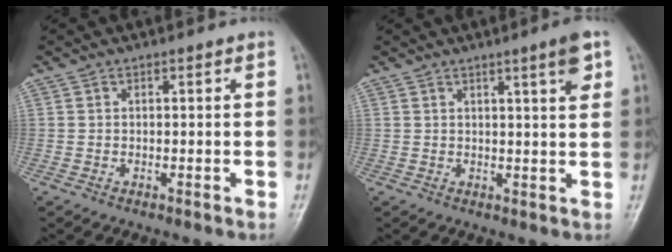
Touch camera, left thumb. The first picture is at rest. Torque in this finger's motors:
{"motor_torque": [-0.29, -0.02, -0.13, -0.19, 0.05]}